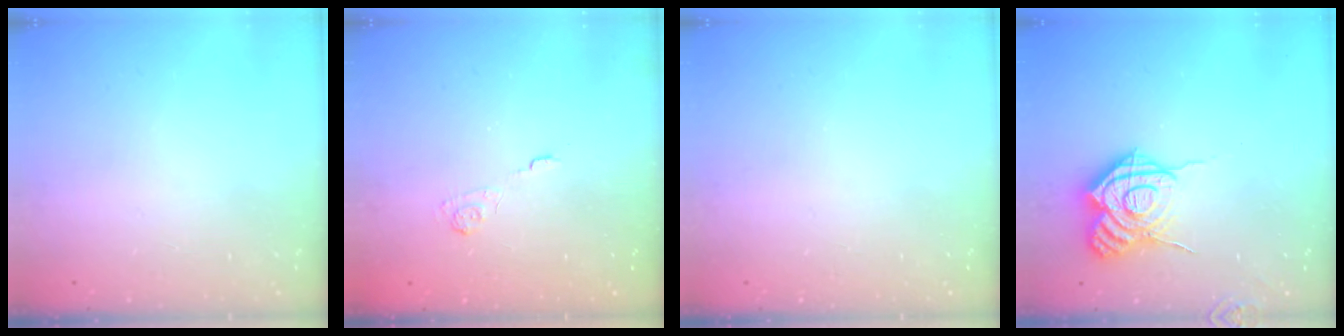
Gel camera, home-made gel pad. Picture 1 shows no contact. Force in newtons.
{"total": 2.0, "press": 1.4, "slide": 1.4}
{"total": 0.0}
{"total": 15.3, "press": 15.2, "slide": 1.6}